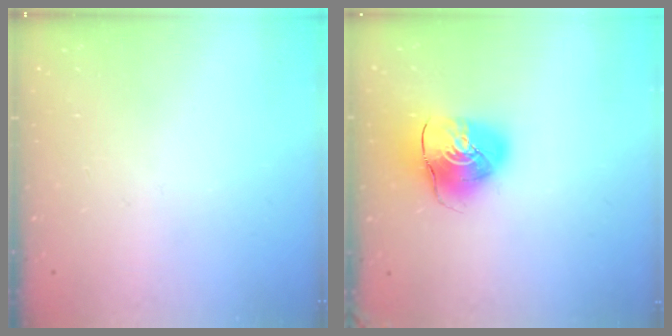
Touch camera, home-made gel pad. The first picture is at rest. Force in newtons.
{"total": 10.6, "press": 10.5, "slide": 1.5}